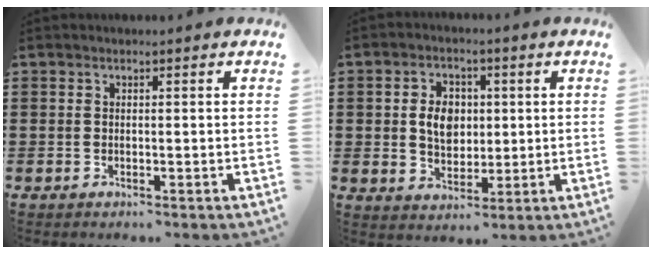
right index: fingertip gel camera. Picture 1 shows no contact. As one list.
[{"total": 5.8, "force": [0.6, 4.3, 3.8], "torque": [-0.077, 0.012, 0.006]}]